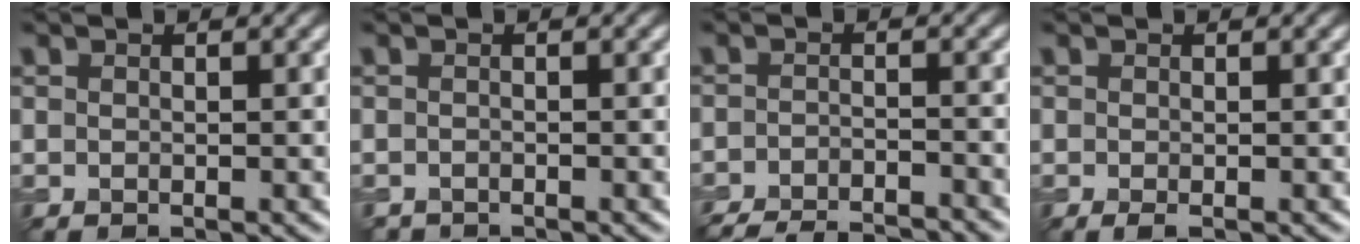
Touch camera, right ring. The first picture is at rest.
{"total": 0.8, "force": [-0.8, 0.1, -0.1], "torque": [0.004, -0.006, -0.016]}
{"total": 7.3, "force": [-6.9, 1.3, 2.1], "torque": [-0.034, -0.012, -0.102]}
{"total": 0.8, "force": [-0.3, 0.1, 0.7], "torque": [-0.014, -0.006, -0.005]}